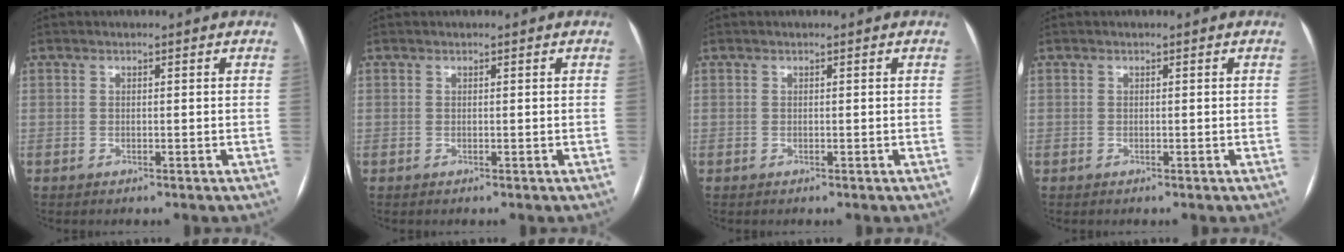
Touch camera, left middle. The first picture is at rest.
{"total": 0.0}
{"total": 0.0}
{"total": 0.0}